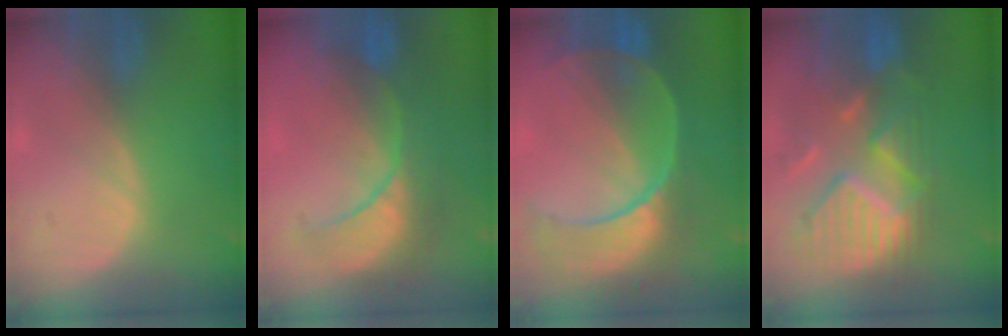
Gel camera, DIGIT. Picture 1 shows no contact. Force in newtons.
{"total": 8.4, "press": 8.3, "slide": 1.3}
{"total": 10.9, "press": 9.3, "slide": 5.7}
{"total": 11.9, "press": 10.6, "slide": 5.4}